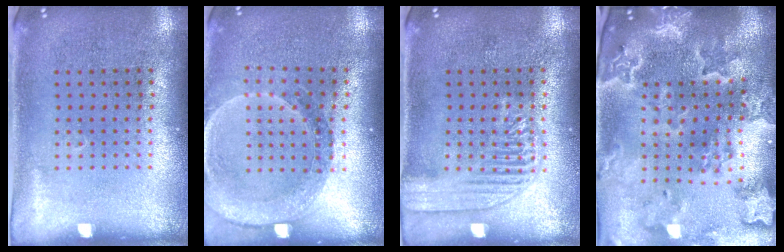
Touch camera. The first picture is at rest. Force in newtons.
{"total": 1.5, "press": 1.5, "slide": 0.3}
{"total": 2.5, "press": 2.5, "slide": 0.3}
{"total": 3.5, "press": 3.1, "slide": 1.6}